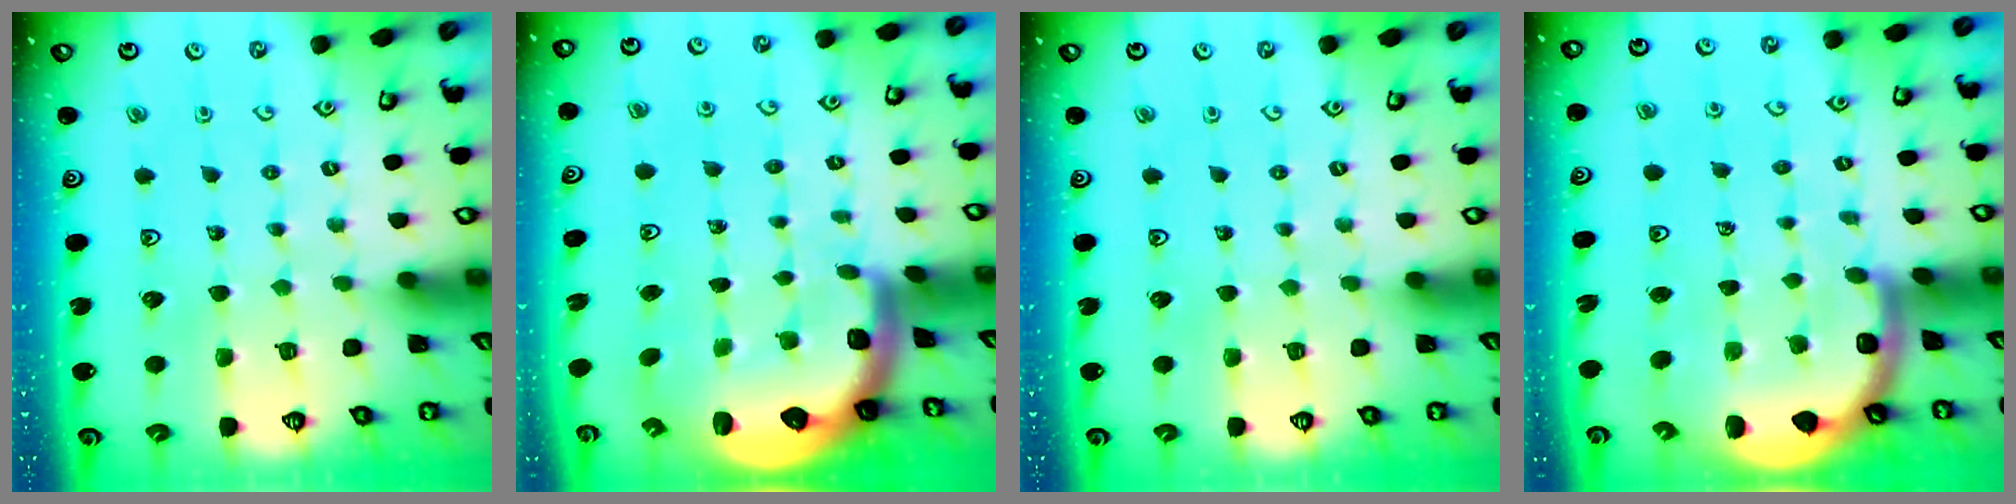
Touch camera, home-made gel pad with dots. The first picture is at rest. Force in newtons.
{"total": 2.9, "press": 2.6, "slide": 1.4}
{"total": 0.0}
{"total": 6.2, "press": 5.9, "slide": 1.9}